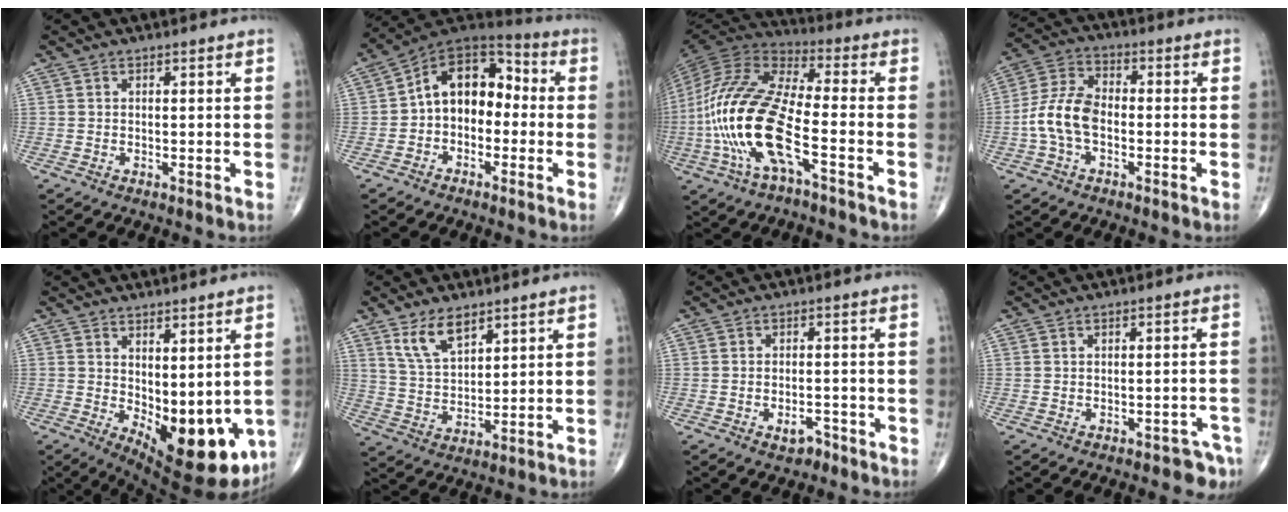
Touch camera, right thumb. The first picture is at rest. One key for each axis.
{"total": 12.8, "fx": -0.9, "fy": 9.0, "fz": 9.1, "tx": -0.102, "ty": 0.051, "tz": -0.035}
{"total": 21.0, "fx": -6.0, "fy": 7.1, "fz": 18.8, "tx": -0.417, "ty": 0.029, "tz": -0.110}
{"total": 9.5, "fx": -2.0, "fy": 5.8, "fz": 7.3, "tx": -0.149, "ty": 0.030, "tz": -0.049}
{"total": 14.8, "fx": -1.8, "fy": 6.7, "fz": 13.1, "tx": -0.159, "ty": -0.029, "tz": -0.002}
{"total": 7.6, "fx": 4.9, "fy": 3.4, "fz": 4.7, "tx": -0.076, "ty": -0.028, "tz": 0.101}
{"total": 3.1, "fx": -1.9, "fy": 1.7, "fz": 1.7, "tx": -0.020, "ty": 0.015, "tz": -0.027}
{"total": 4.7, "fx": -3.4, "fy": 2.4, "fz": 2.2, "tx": -0.014, "ty": 0.022, "tz": -0.038}